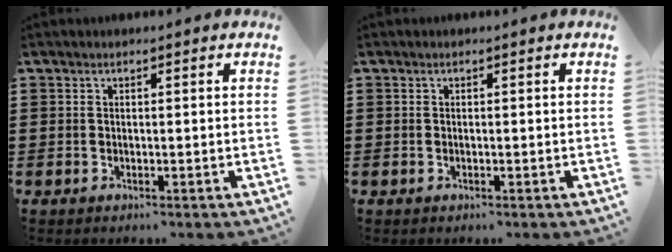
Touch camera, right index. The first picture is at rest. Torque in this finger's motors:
{"motor_torque": [0.15, 0.97, -0.01, -0.01]}